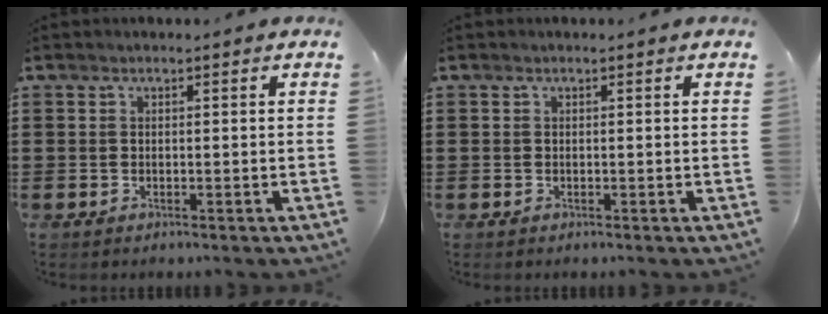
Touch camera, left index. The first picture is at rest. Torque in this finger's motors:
{"motor_torque": [-0.16, 0.07, 0.00, 0.00]}